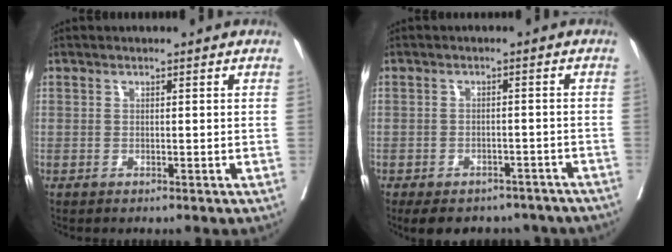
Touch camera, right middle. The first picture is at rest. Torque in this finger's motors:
{"motor_torque": [1.06, -1.07, 0.12, 0.07]}